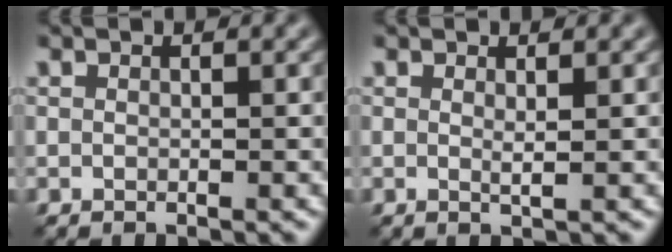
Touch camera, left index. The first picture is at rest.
{"total": 0.8, "force": [0.4, 0.0, 0.7], "torque": [-0.013, -0.003, 0.005]}